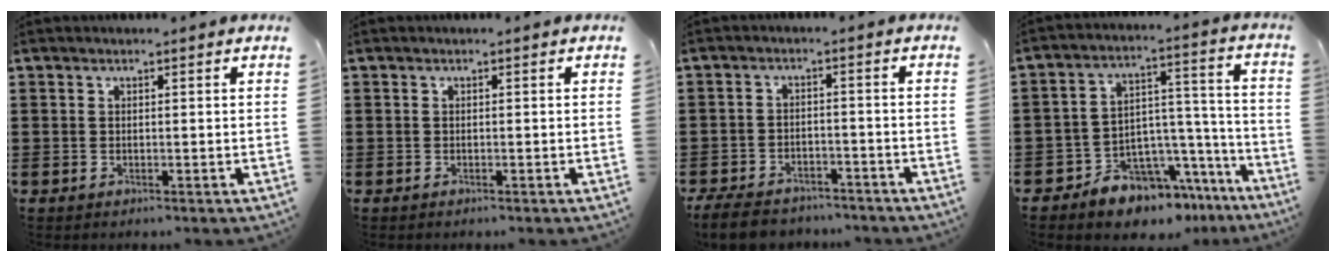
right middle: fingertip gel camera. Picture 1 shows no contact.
{"total": 0.0}
{"total": 5.4, "force": [-5.1, 1.2, 1.3], "torque": [-0.030, 0.007, -0.101]}
{"total": 9.3, "force": [-8.4, 3.6, 1.6], "torque": [-0.029, 0.019, -0.155]}